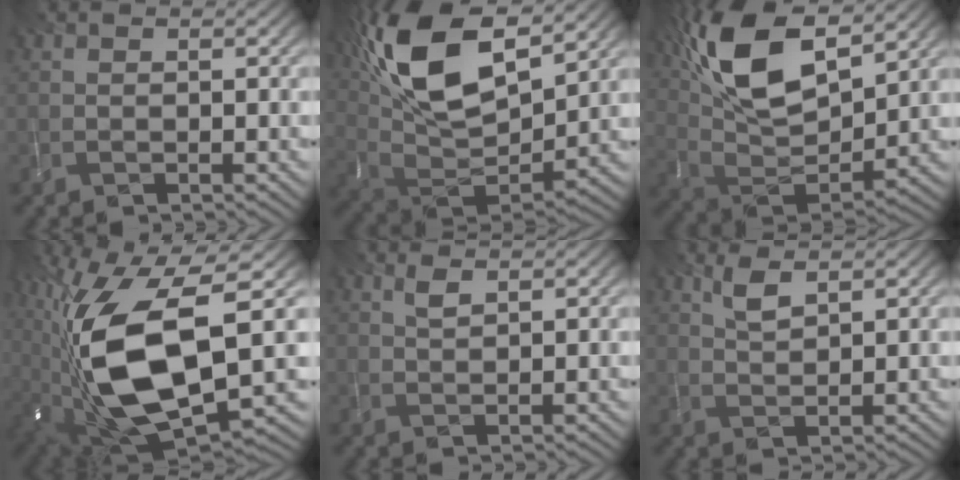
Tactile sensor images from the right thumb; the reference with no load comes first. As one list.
[{"total": 17.5, "force": [8.6, 7.9, 13.1], "torque": [-0.295, 0.022, 0.155]}, {"total": 15.7, "force": [8.1, 6.6, 11.6], "torque": [-0.260, 0.017, 0.159]}, {"total": 19.3, "force": [-0.3, 9.5, 16.9], "torque": [-0.365, -0.027, 0.010]}, {"total": 1.5, "force": [1.0, 0.4, 1.0], "torque": [-0.028, 0.002, 0.022]}, {"total": 2.7, "force": [1.9, 0.7, 1.9], "torque": [-0.048, 0.001, 0.040]}]